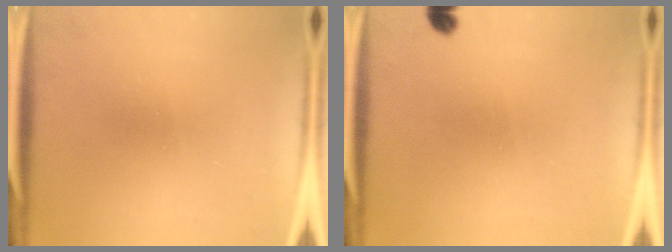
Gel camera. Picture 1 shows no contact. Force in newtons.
{"total": 1.5}